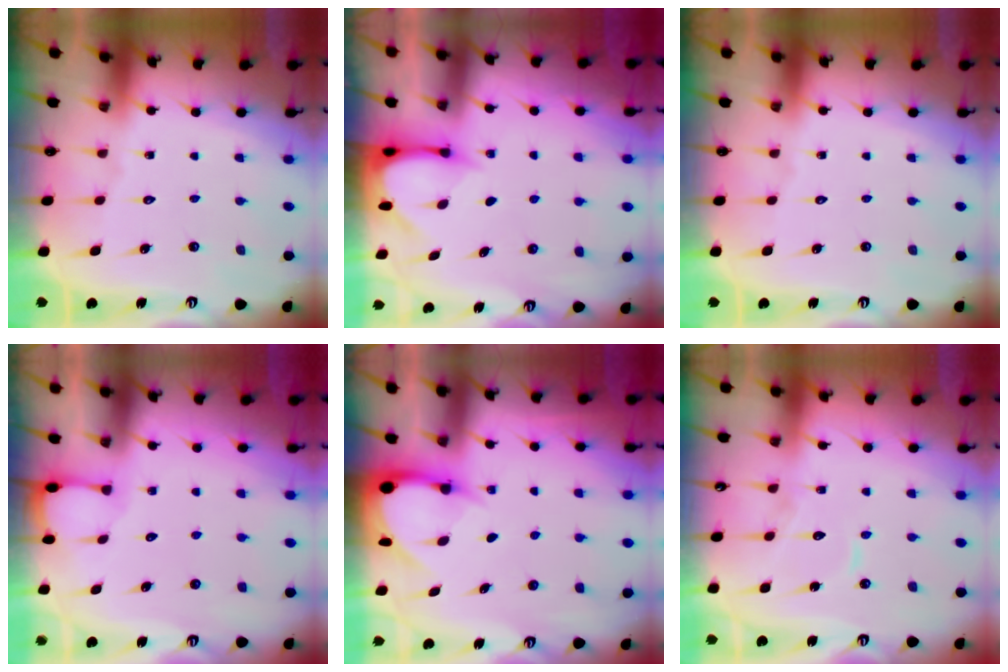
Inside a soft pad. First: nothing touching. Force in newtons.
{"total": 3.6, "press": 3.6, "slide": 0.3}
{"total": 0.0}
{"total": 1.0, "press": 0.9, "slide": 0.1}
{"total": 3.9, "press": 3.9, "slide": 0.2}
{"total": 7.7, "press": 7.7, "slide": 0.6}